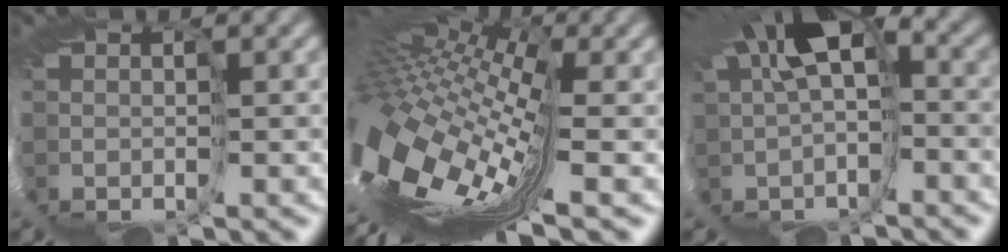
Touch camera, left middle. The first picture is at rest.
{"total": 12.5, "force": [-0.8, 4.7, 11.6], "torque": [-0.193, -0.014, -0.003]}
{"total": 6.3, "force": [0.2, 2.4, 5.8], "torque": [-0.096, -0.009, 0.023]}